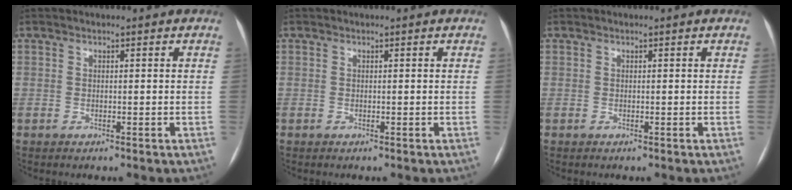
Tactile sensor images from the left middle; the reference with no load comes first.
{"total": 0.0}
{"total": 0.0}